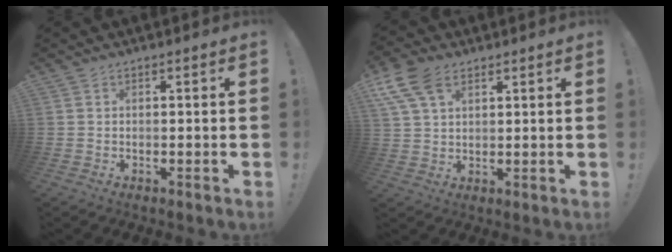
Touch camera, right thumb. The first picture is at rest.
{"total": 10.6, "force": [5.2, 6.3, 6.7], "torque": [-0.133, -0.010, 0.101]}